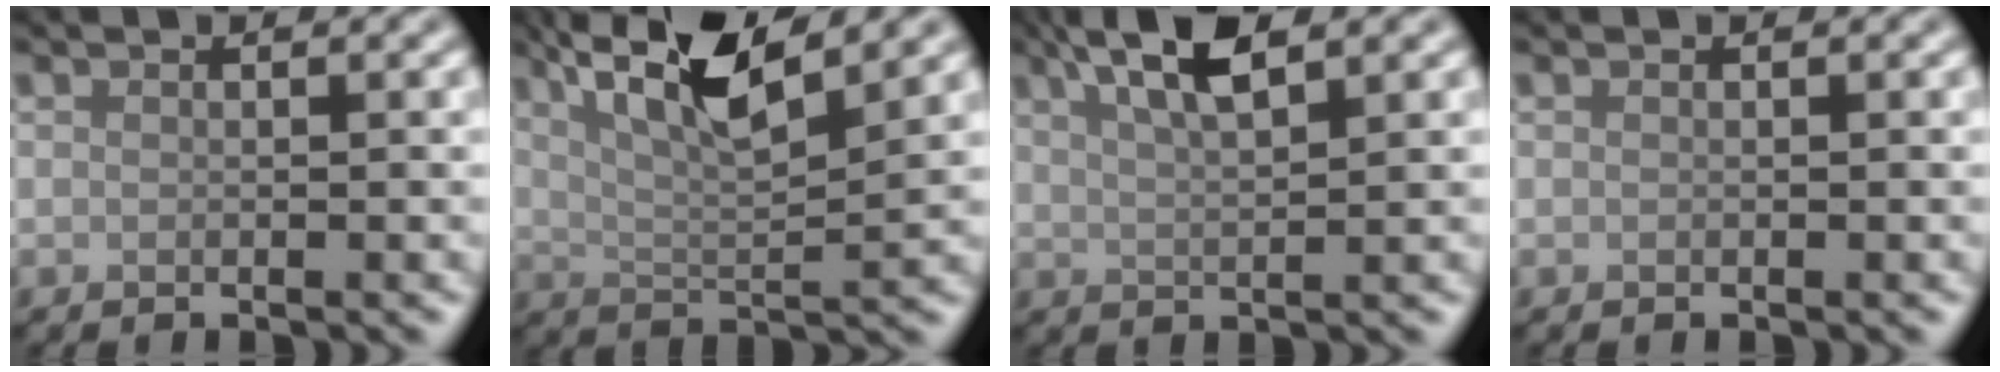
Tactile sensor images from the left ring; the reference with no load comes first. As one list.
[{"total": 8.1, "force": [4.4, 1.8, 6.5], "torque": [-0.118, 0.007, 0.082]}, {"total": 5.1, "force": [2.9, 1.4, 3.9], "torque": [-0.066, 0.011, 0.051]}, {"total": 0.0}]